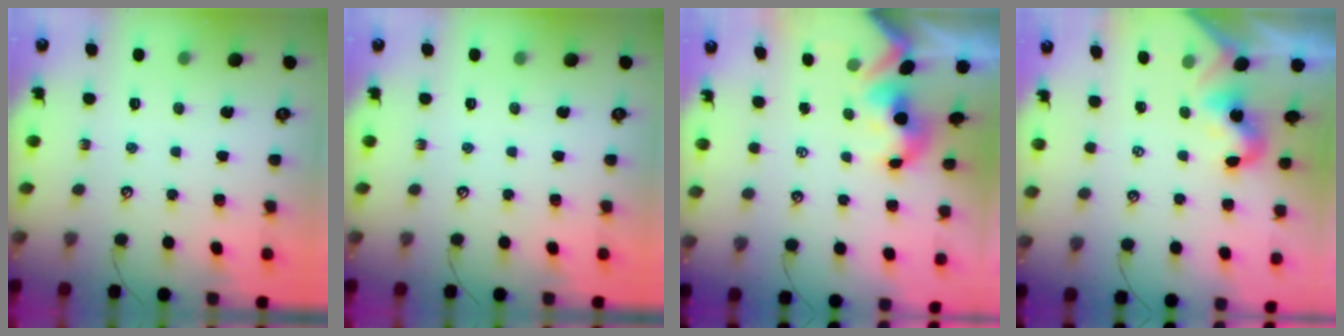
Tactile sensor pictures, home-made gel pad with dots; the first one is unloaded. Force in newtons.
{"total": 0.0}
{"total": 1.6, "press": 1.4, "slide": 0.7}
{"total": 0.0}